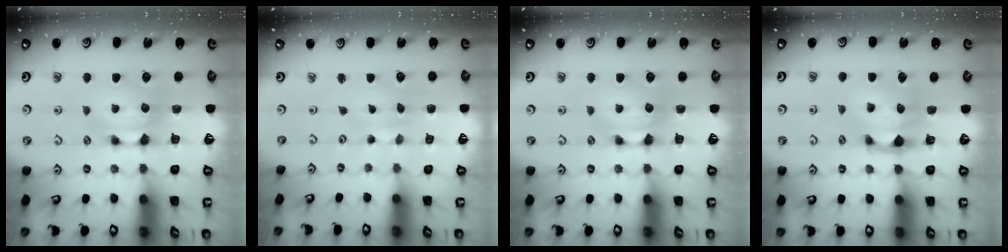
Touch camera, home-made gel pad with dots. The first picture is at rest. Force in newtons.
{"total": 3.8, "press": 3.8, "slide": 0.2}
{"total": 0.0}
{"total": 1.2, "press": 0.1, "slide": 1.2}